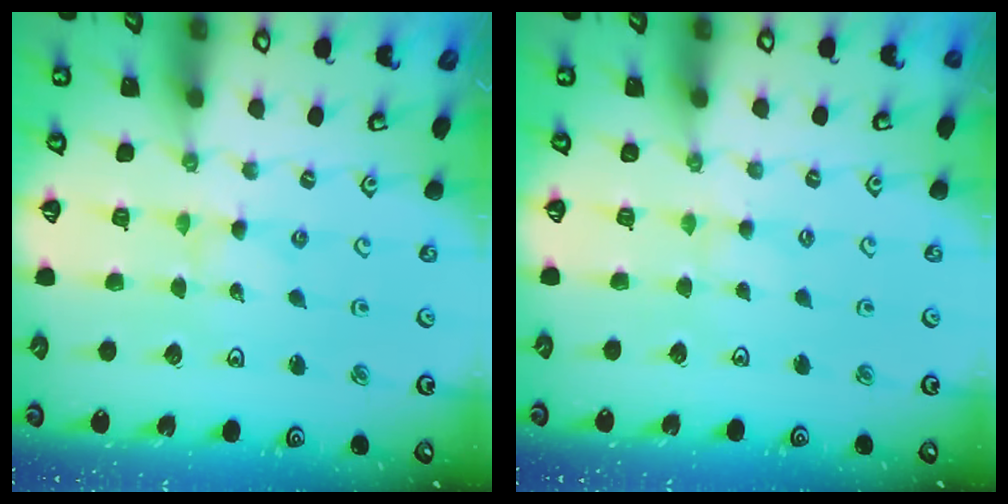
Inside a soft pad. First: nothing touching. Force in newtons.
{"total": 1.1, "press": 1.1, "slide": 0.4}